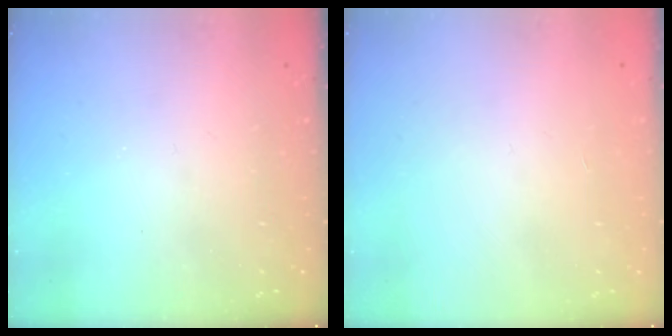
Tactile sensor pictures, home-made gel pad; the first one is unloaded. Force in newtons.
{"total": 0.0}